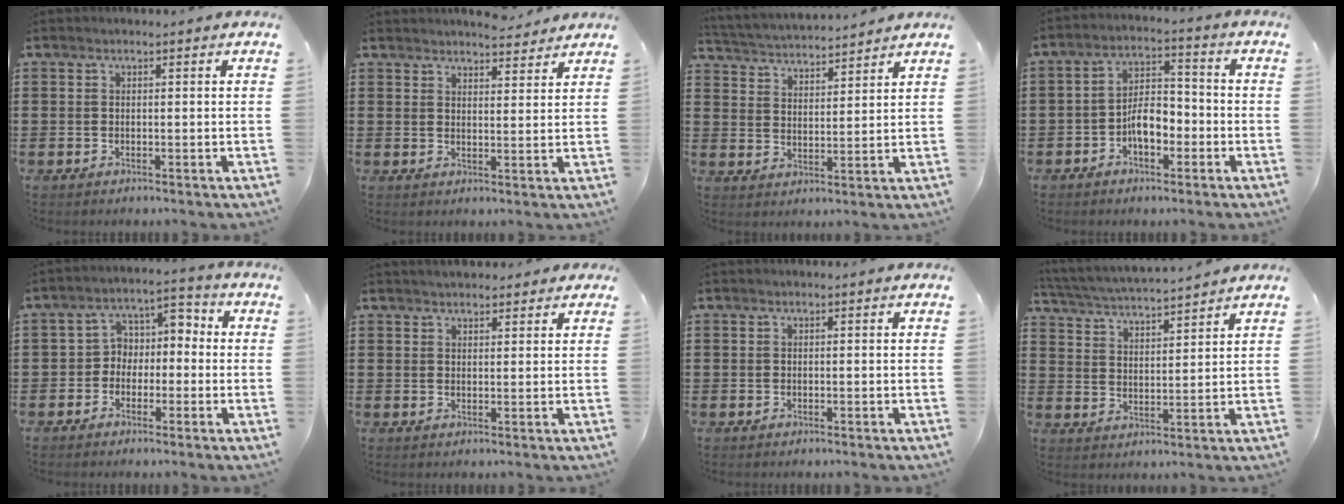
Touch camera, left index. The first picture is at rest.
{"total": 3.6, "force": [3.5, 0.3, 0.3], "torque": [-0.008, -0.015, 0.066]}
{"total": 3.5, "force": [3.5, 0.2, 0.0], "torque": [-0.018, -0.021, 0.059]}
{"total": 5.7, "force": [-2.3, 2.9, 4.3], "torque": [-0.074, 0.007, -0.047]}
{"total": 3.9, "force": [-1.8, 3.4, 0.7], "torque": [-0.031, 0.003, -0.047]}
{"total": 2.2, "force": [2.1, 0.6, 0.3], "torque": [-0.011, 0.004, 0.039]}
{"total": 0.0}
{"total": 4.3, "force": [4.2, -0.1, 1.0], "torque": [-0.040, -0.025, 0.070]}